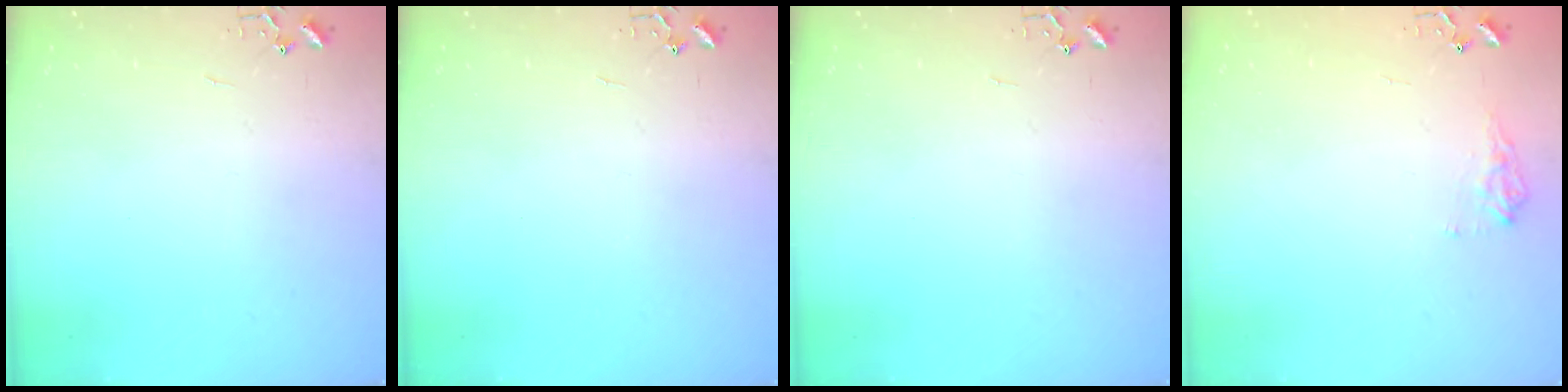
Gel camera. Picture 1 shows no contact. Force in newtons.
{"total": 0.0}
{"total": 0.0}
{"total": 8.2, "press": 8.2, "slide": 0.2}